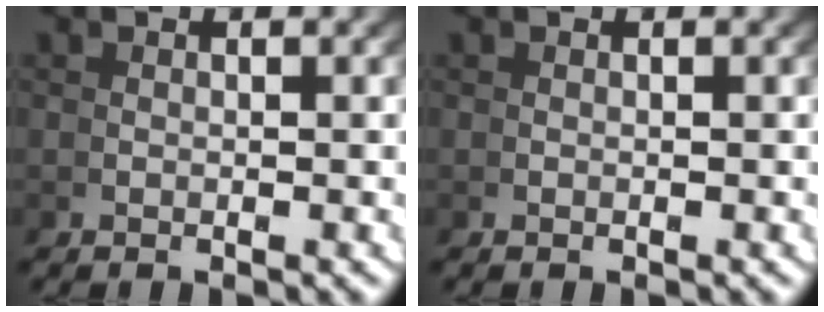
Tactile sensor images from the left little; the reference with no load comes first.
{"total": 0.0}